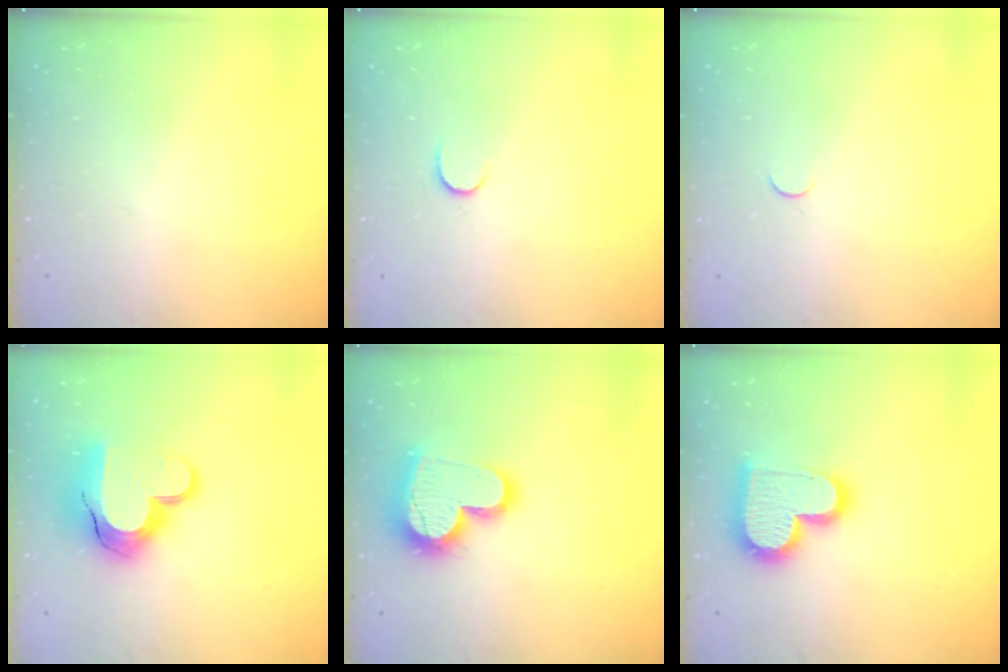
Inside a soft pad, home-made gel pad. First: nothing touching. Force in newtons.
{"total": 6.3, "press": 6.3, "slide": 0.5}
{"total": 3.5, "press": 3.5, "slide": 0.4}
{"total": 16.0, "press": 16.0, "slide": 1.0}
{"total": 17.4, "press": 17.3, "slide": 1.3}
{"total": 17.9, "press": 17.9, "slide": 1.1}